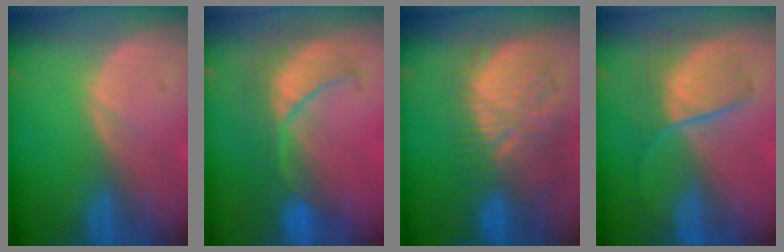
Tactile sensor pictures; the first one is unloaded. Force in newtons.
{"total": 8.4, "press": 8.2, "slide": 1.9}
{"total": 12.0, "press": 11.3, "slide": 4.1}
{"total": 6.5, "press": 6.3, "slide": 1.7}